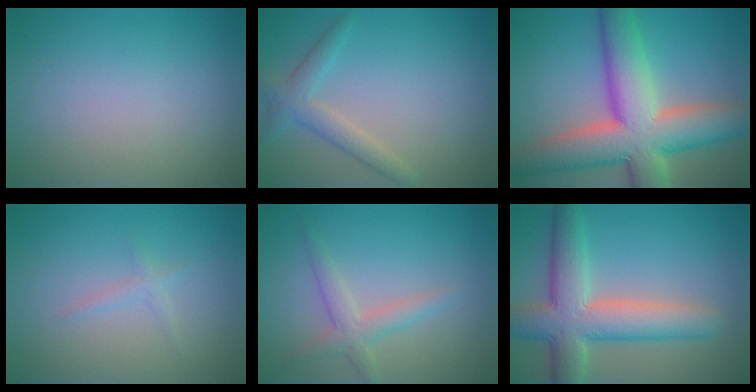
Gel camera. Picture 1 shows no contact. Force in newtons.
{"total": 2.6, "press": 2.6, "slide": 0.1}
{"total": 12.0, "press": 12.0, "slide": 1.0}
{"total": 0.9, "press": 0.9, "slide": 0.0}
{"total": 2.4, "press": 2.4, "slide": 0.1}
{"total": 7.8, "press": 7.8, "slide": 0.2}